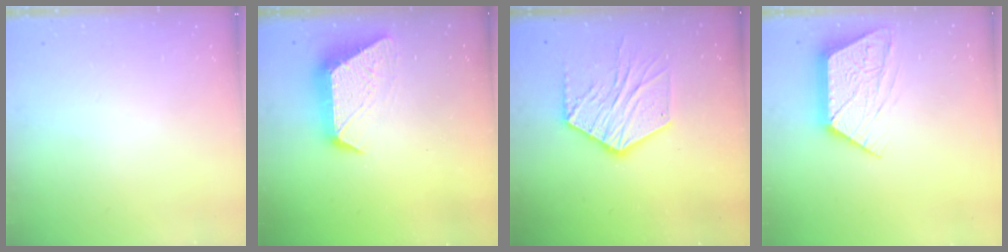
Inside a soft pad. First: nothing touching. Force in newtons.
{"total": 12.1, "press": 12.1, "slide": 0.7}
{"total": 15.1, "press": 15.0, "slide": 0.7}
{"total": 12.1, "press": 12.1, "slide": 0.8}